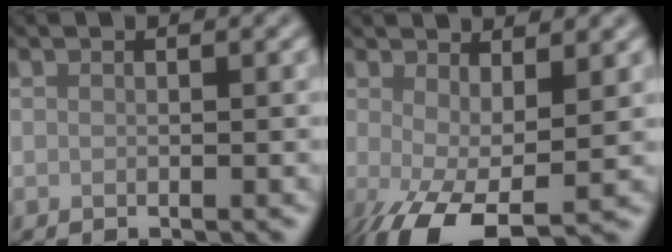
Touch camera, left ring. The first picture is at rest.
{"total": 7.2, "force": [-1.0, 3.1, 6.4], "torque": [-0.126, -0.016, -0.010]}